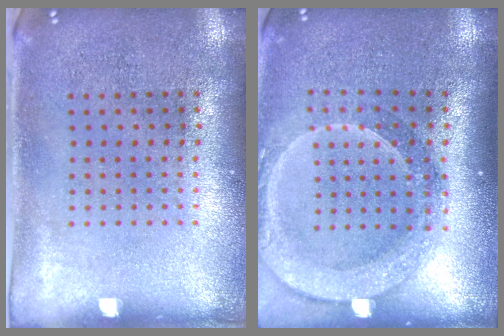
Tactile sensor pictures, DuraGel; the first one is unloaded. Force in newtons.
{"total": 2.4, "press": 1.9, "slide": 1.4}